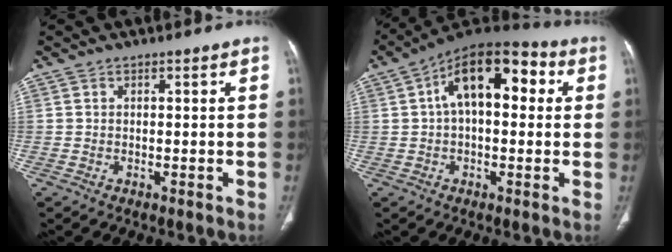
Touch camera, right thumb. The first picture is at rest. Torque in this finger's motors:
{"motor_torque": [1.03, 3.62, 1.70, -0.08, 0.13]}